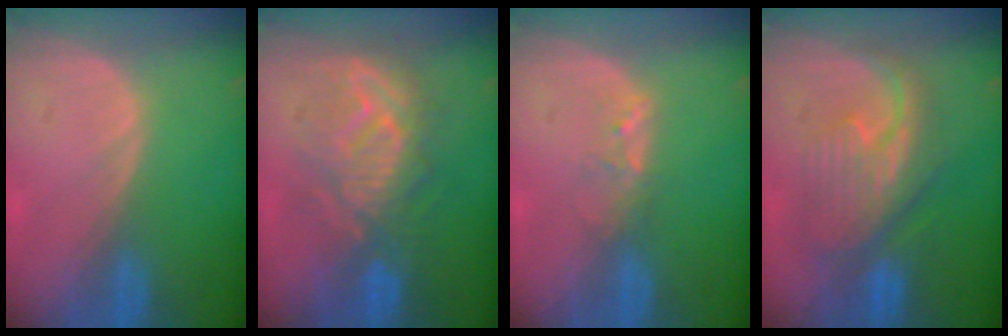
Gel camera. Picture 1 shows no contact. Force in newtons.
{"total": 9.2, "press": 9.2, "slide": 0.2}
{"total": 2.0, "press": 1.9, "slide": 0.4}
{"total": 8.3, "press": 8.3, "slide": 0.2}